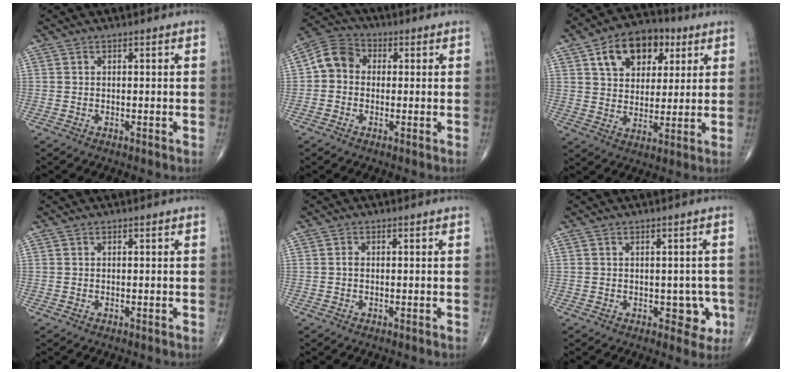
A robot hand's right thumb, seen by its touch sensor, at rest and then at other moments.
{"total": 6.9, "force": [0.1, 5.9, 3.6], "torque": [-0.050, 0.023, -0.014]}
{"total": 14.1, "force": [6.0, 9.4, 8.6], "torque": [-0.100, -0.007, 0.097]}
{"total": 0.0}
{"total": 0.7, "force": [-0.1, 0.5, 0.5], "torque": [-0.007, 0.001, -0.005]}
{"total": 4.1, "force": [-1.0, 2.9, 2.8], "torque": [-0.003, 0.003, -0.009]}